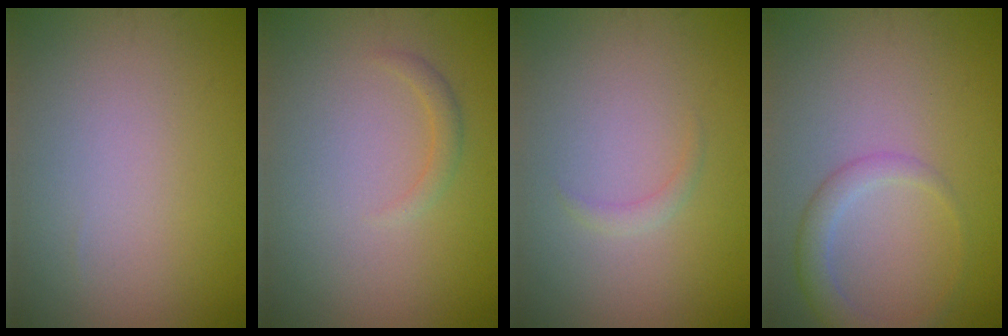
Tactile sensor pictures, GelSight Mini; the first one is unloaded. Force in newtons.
{"total": 1.1, "press": 1.1, "slide": 0.1}
{"total": 0.8, "press": 0.8, "slide": 0.0}
{"total": 2.5, "press": 2.5, "slide": 0.1}